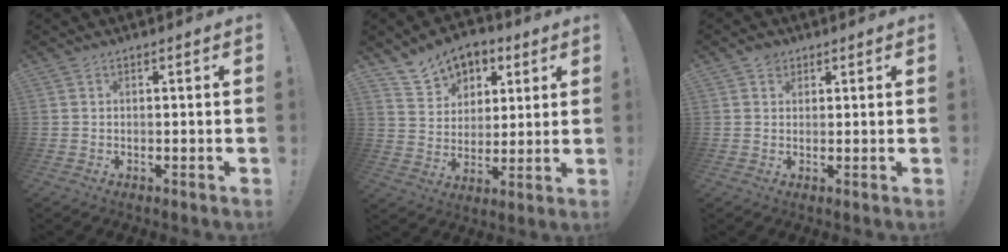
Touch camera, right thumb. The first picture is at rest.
{"total": 11.0, "force": [7.0, 7.9, 3.1], "torque": [-0.051, -0.042, 0.137]}
{"total": 2.6, "force": [1.5, 2.0, 0.5], "torque": [0.000, -0.005, 0.026]}